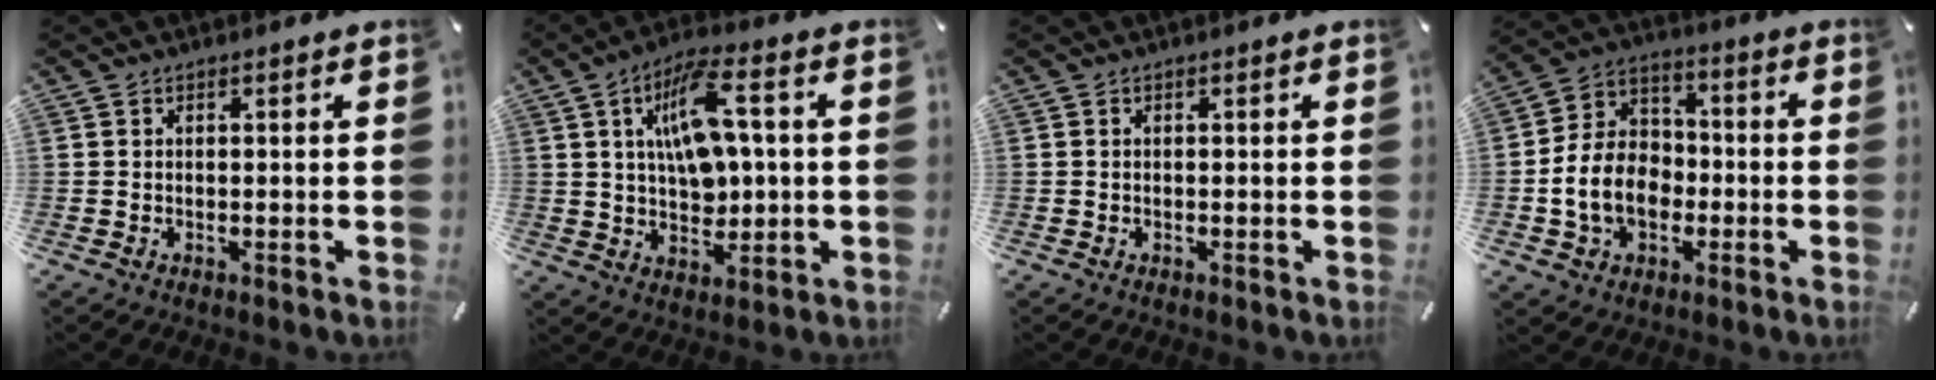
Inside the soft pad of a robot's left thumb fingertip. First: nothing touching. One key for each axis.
{"total": 12.2, "fx": 2.8, "fy": 6.9, "fz": 9.6, "tx": -0.172, "ty": 0.004, "tz": 0.050}
{"total": 0.0}
{"total": 12.3, "fx": -3.2, "fy": 9.7, "fz": 7.0, "tx": -0.169, "ty": 0.025, "tz": -0.057}